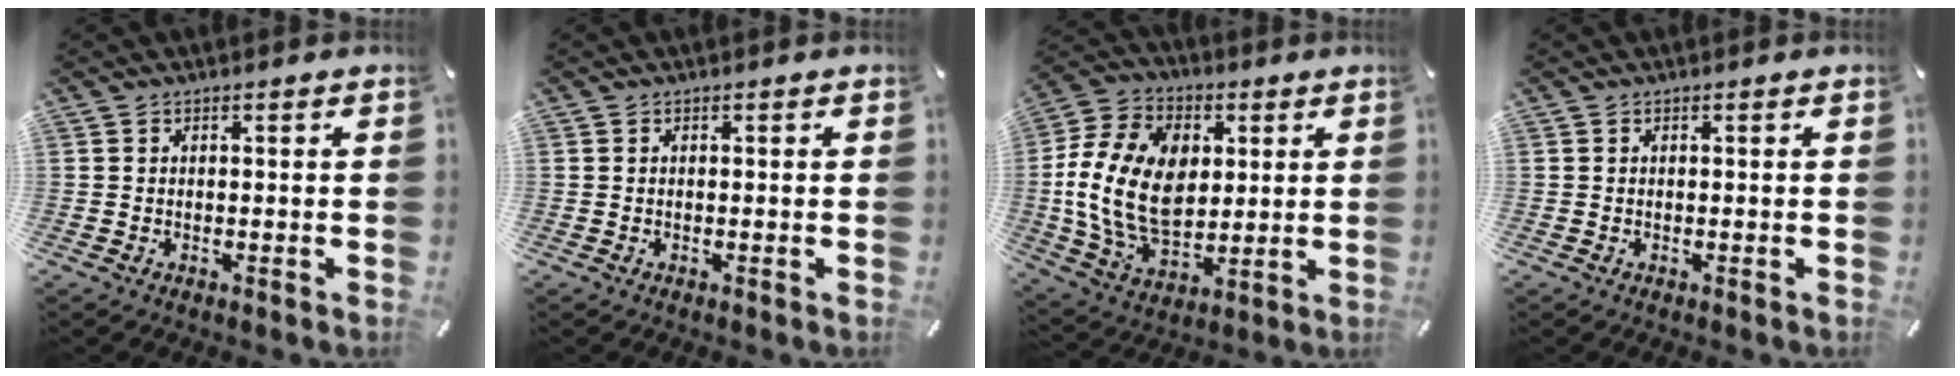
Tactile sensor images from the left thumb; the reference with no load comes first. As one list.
[{"total": 0.0}, {"total": 19.3, "force": [1.2, 13.9, 13.4], "torque": [-0.290, 0.007, 0.022]}, {"total": 0.0}]